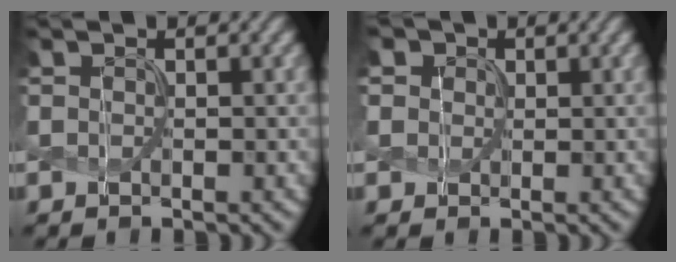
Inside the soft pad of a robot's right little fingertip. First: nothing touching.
{"total": 4.8, "force": [2.4, 3.6, 2.1], "torque": [-0.065, 0.014, 0.027]}